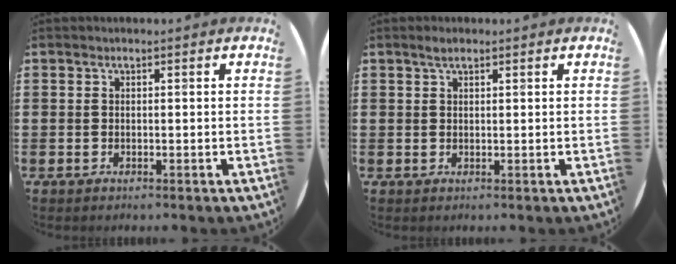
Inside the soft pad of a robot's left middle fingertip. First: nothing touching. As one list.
[{"total": 1.7, "force": [1.3, 0.6, 1.0], "torque": [-0.013, 0.002, 0.020]}]